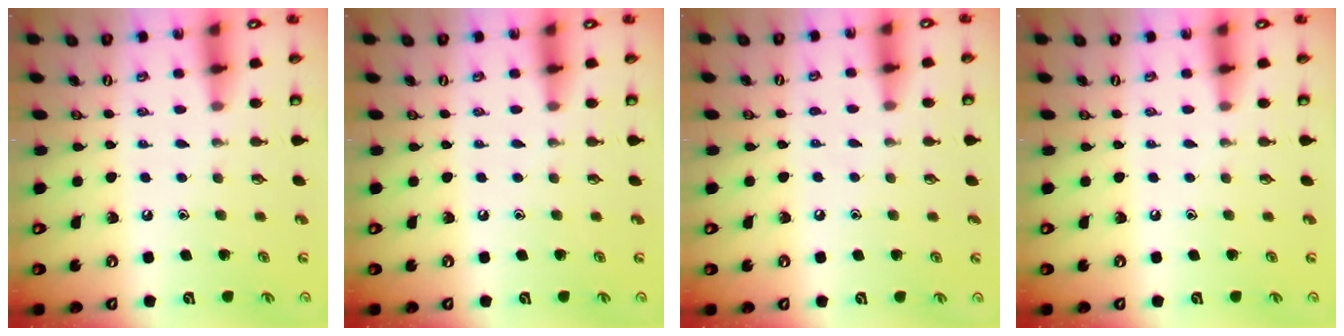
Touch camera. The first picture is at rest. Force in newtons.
{"total": 0.0}
{"total": 2.3, "press": 2.3, "slide": 0.3}
{"total": 0.0}